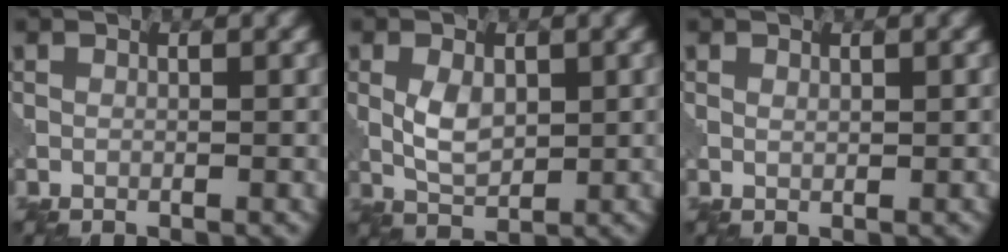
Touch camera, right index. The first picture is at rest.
{"total": 2.9, "force": [0.8, 1.8, 2.0], "torque": [-0.048, -0.002, 0.020]}
{"total": 0.6, "force": [0.6, 0.2, 0.0], "torque": [-0.002, -0.004, 0.015]}